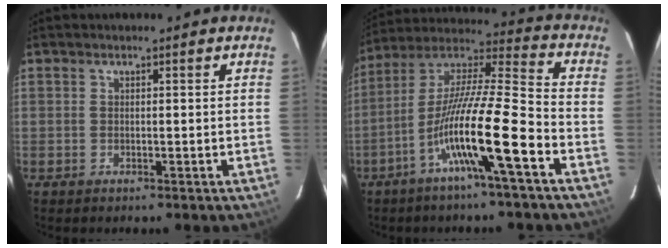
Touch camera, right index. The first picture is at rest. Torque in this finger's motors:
{"motor_torque": [1.23, -0.91, 1.05, 0.21]}